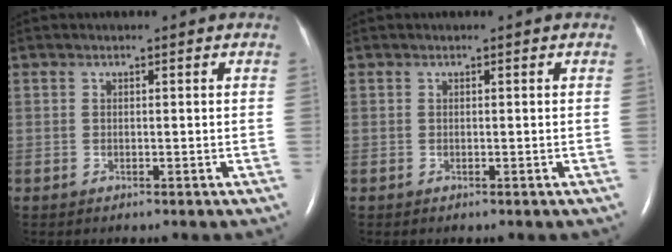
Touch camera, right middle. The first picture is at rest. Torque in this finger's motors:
{"motor_torque": [0.82, -1.32, 0.00, 0.00]}